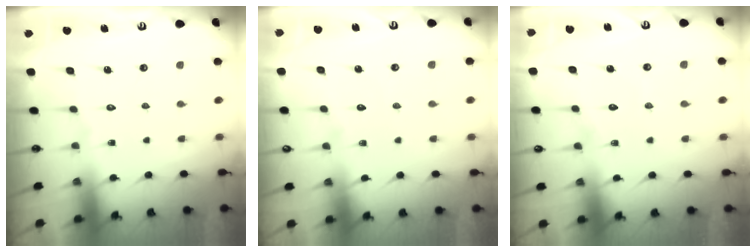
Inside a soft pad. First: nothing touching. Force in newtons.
{"total": 2.0, "press": 2.0, "slide": 0.2}
{"total": 4.7, "press": 4.7, "slide": 0.4}